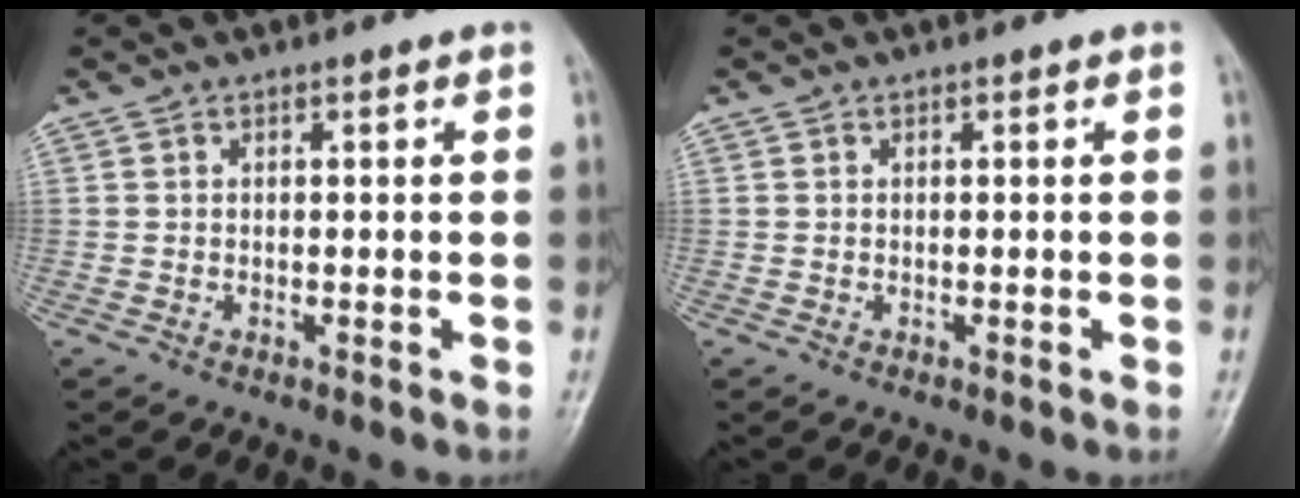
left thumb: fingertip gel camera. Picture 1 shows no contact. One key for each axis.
{"total": 0.0}